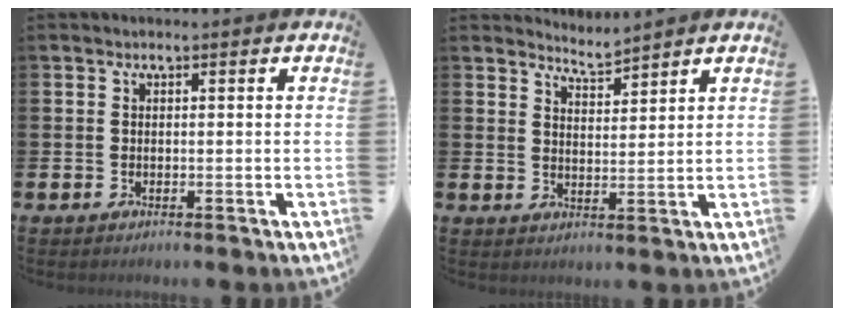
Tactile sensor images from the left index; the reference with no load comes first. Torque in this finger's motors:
{"motor_torque": [-0.20, -0.15, -0.06, 0.00]}